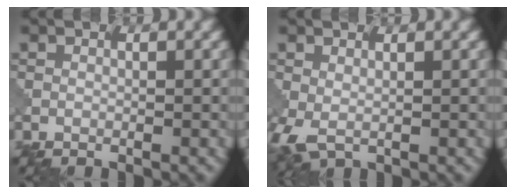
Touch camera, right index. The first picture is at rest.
{"total": 2.4, "force": [-0.1, 1.3, 2.0], "torque": [-0.056, -0.003, -0.003]}